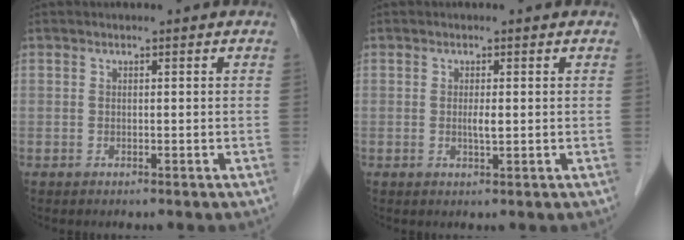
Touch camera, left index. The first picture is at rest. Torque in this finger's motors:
{"motor_torque": [0.25, 0.15, 0.01, 0.02]}